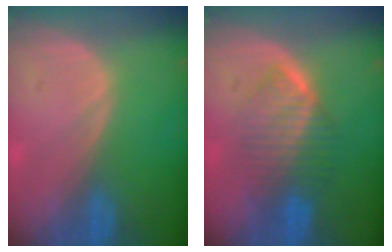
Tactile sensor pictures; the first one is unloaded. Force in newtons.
{"total": 6.4, "press": 6.4, "slide": 0.9}